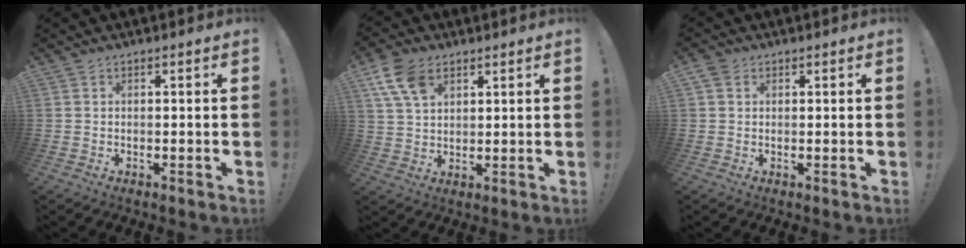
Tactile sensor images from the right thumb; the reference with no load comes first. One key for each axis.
{"total": 10.3, "fx": 5.1, "fy": 6.5, "fz": 6.1, "tx": -0.113, "ty": -0.010, "tz": 0.099}
{"total": 2.4, "fx": 1.2, "fy": 1.9, "fz": 1.0, "tx": -0.020, "ty": 0.000, "tz": 0.022}